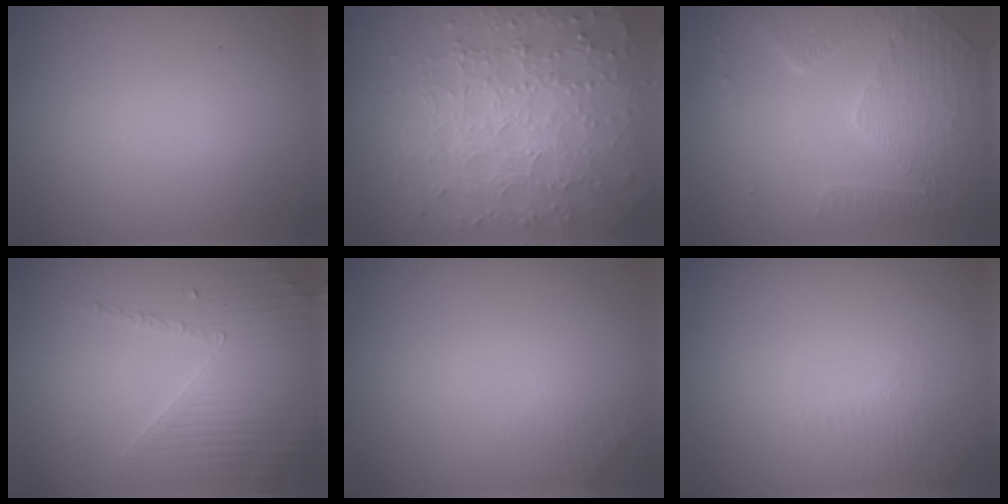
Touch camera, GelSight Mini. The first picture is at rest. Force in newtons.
{"total": 7.9, "press": 5.7, "slide": 5.4}
{"total": 5.1, "press": 3.7, "slide": 3.6}
{"total": 3.6, "press": 3.3, "slide": 1.5}
{"total": 1.0, "press": 0.9, "slide": 0.3}
{"total": 1.6, "press": 1.6, "slide": 0.4}